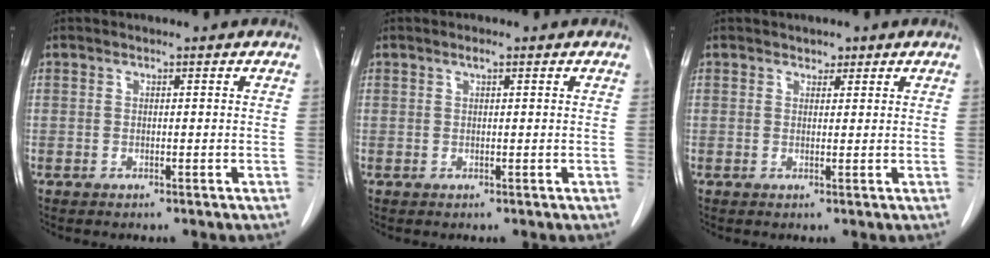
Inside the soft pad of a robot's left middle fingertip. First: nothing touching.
{"total": 0.8, "force": [0.5, 0.1, 0.6], "torque": [-0.011, 0.000, 0.007]}
{"total": 1.1, "force": [0.9, 0.7, 0.3], "torque": [-0.002, -0.004, 0.011]}